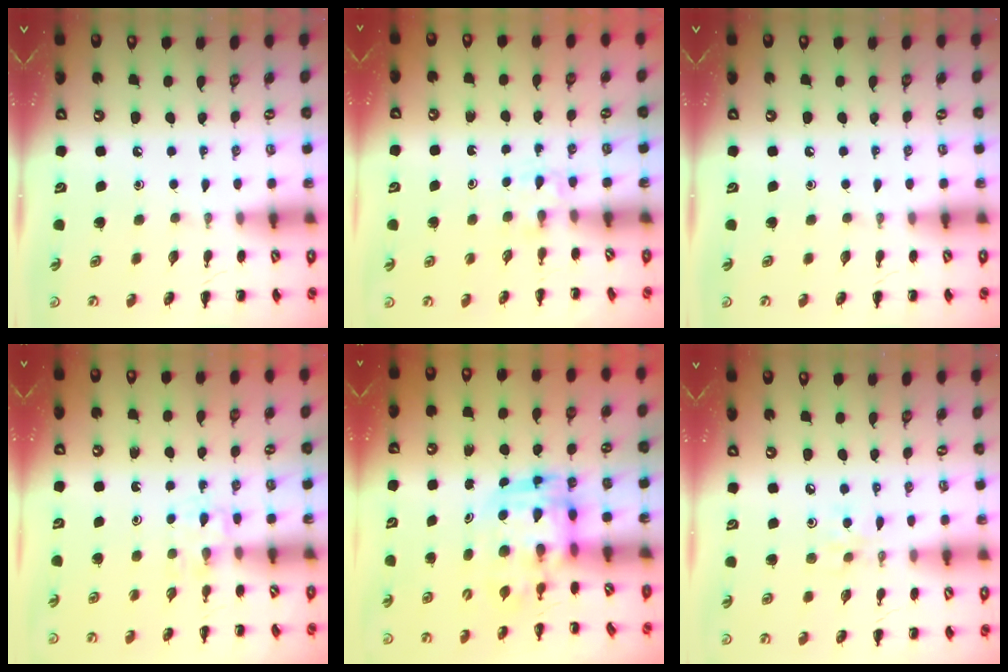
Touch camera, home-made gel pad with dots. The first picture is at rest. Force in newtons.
{"total": 1.4, "press": 1.2, "slide": 0.8}
{"total": 0.0}
{"total": 3.4, "press": 3.2, "slide": 1.3}
{"total": 3.5, "press": 3.4, "slide": 0.7}
{"total": 3.0, "press": 2.8, "slide": 1.0}